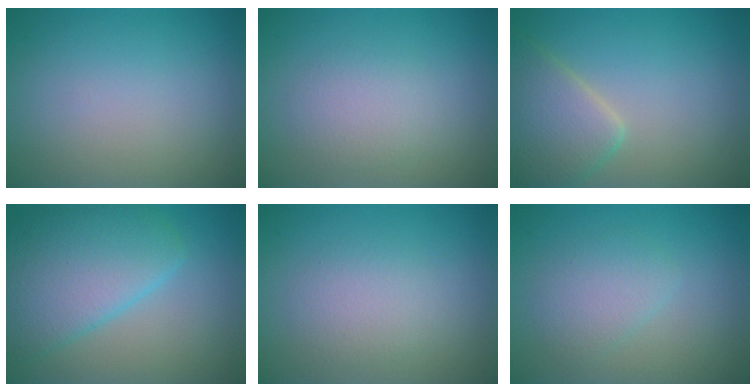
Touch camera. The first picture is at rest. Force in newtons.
{"total": 2.3, "press": 2.3, "slide": 0.1}
{"total": 4.7, "press": 4.7, "slide": 0.1}
{"total": 6.9, "press": 6.9, "slide": 0.2}
{"total": 2.3, "press": 2.3, "slide": 0.1}
{"total": 2.4, "press": 2.4, "slide": 0.1}